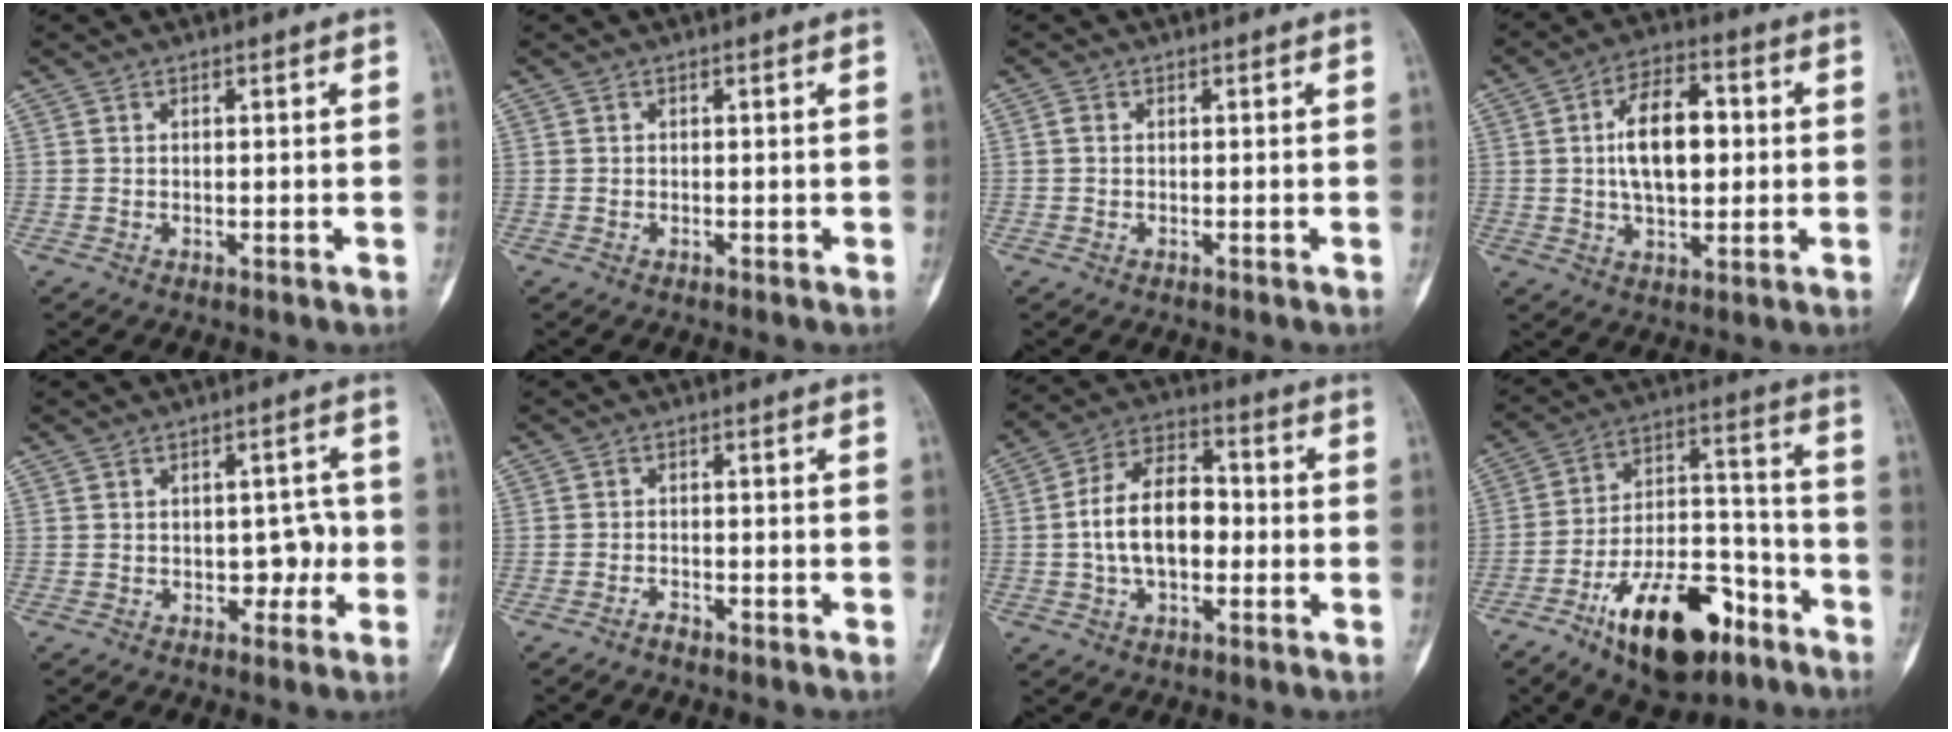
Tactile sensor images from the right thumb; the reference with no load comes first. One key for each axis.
{"total": 0.0}
{"total": 0.7, "fx": 0.0, "fy": 0.5, "fz": 0.5, "tx": -0.007, "ty": 0.000, "tz": -0.004}
{"total": 12.8, "fx": 1.2, "fy": 7.0, "fz": 10.6, "tx": -0.159, "ty": 0.010, "tz": 0.018}
{"total": 4.4, "fx": -0.8, "fy": 3.0, "fz": 3.1, "tx": -0.013, "ty": 0.016, "tz": -0.009}
{"total": 2.3, "fx": -2.2, "fy": 0.6, "fz": 0.6, "tx": -0.013, "ty": 0.013, "tz": -0.043}
{"total": 13.0, "fx": -0.9, "fy": 8.0, "fz": 10.3, "tx": -0.170, "ty": 0.033, "tz": -0.023}
{"total": 21.3, "fx": -12.1, "fy": 10.0, "fz": 14.4, "tx": -0.219, "ty": 0.084, "tz": -0.198}